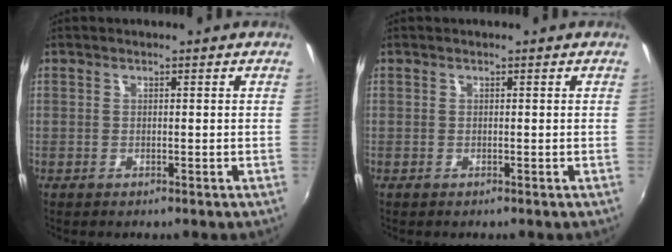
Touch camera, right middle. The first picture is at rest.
{"total": 0.0}